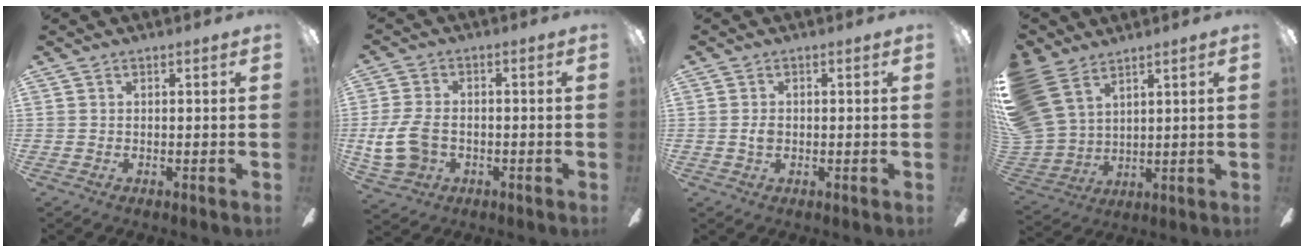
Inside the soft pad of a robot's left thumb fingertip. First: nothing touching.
{"total": 9.6, "force": [-1.9, 7.0, 6.3], "torque": [-0.143, 0.014, -0.031]}
{"total": 1.7, "force": [-0.1, 1.2, 1.1], "torque": [-0.020, 0.004, -0.002]}
{"total": 16.0, "force": [8.9, 10.3, 8.3], "torque": [-0.206, -0.037, 0.175]}